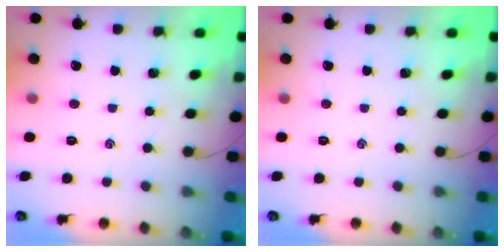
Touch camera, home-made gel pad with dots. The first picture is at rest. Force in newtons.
{"total": 0.0}